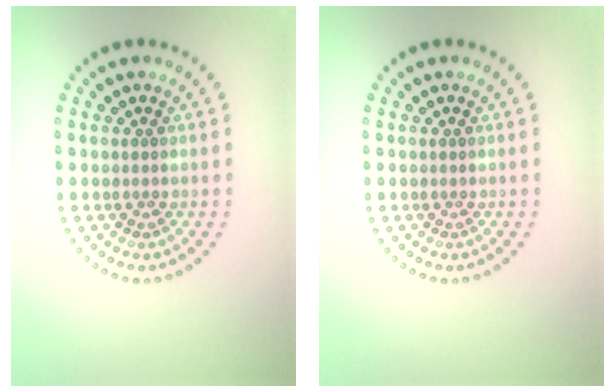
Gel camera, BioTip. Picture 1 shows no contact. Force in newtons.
{"total": 0.0}